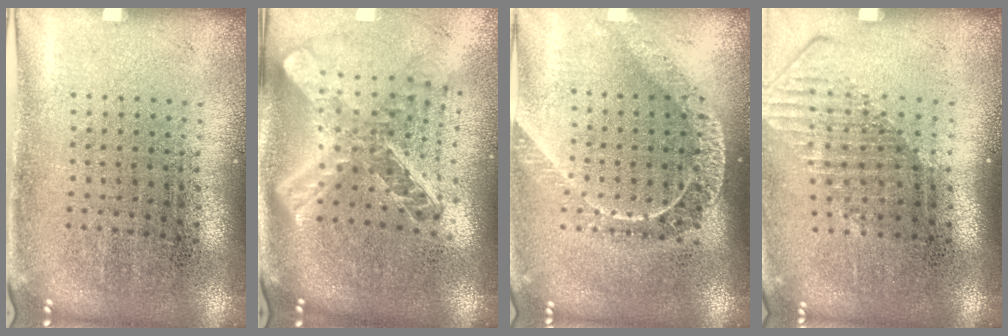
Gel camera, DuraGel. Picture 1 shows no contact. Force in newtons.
{"total": 2.5, "press": 1.9, "slide": 1.6}
{"total": 1.6, "press": 1.4, "slide": 0.8}
{"total": 1.6, "press": 1.2, "slide": 1.0}